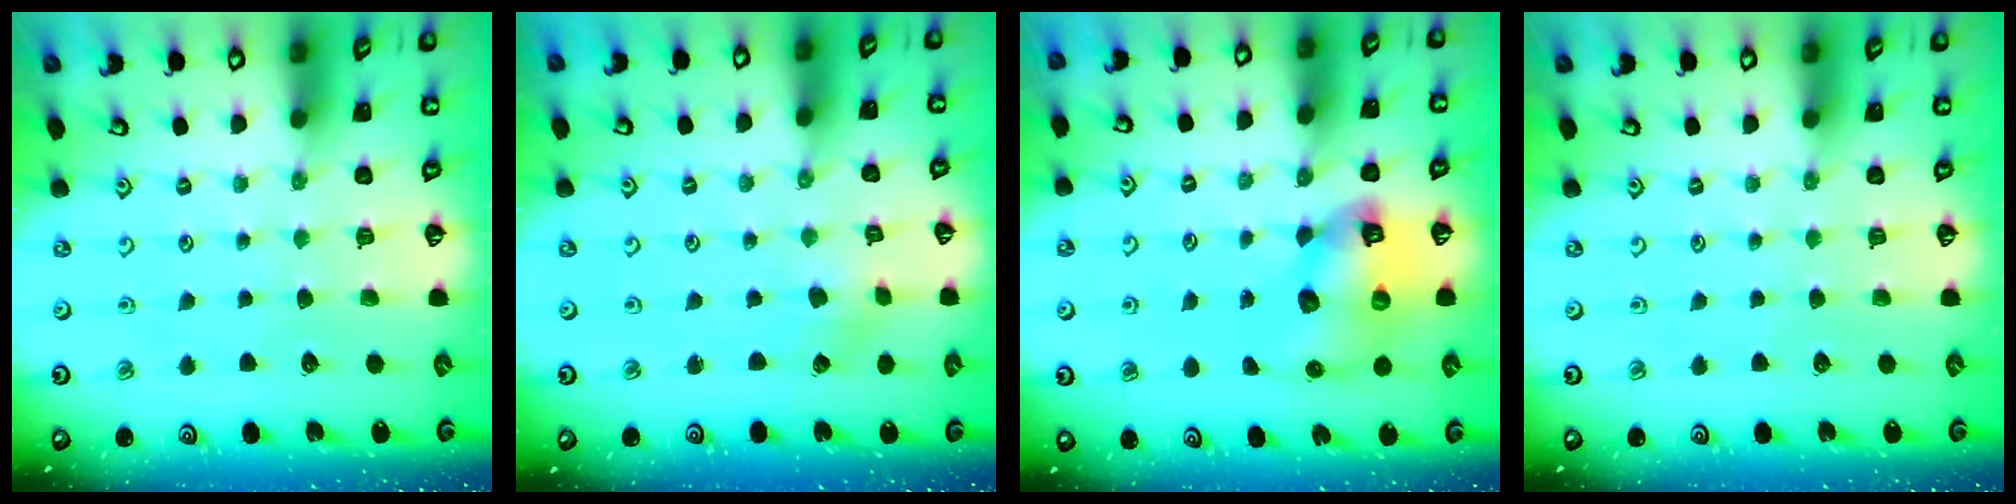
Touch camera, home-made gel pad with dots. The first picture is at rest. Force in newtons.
{"total": 1.2, "press": 1.2, "slide": 0.2}
{"total": 11.6, "press": 11.4, "slide": 1.6}
{"total": 0.0}